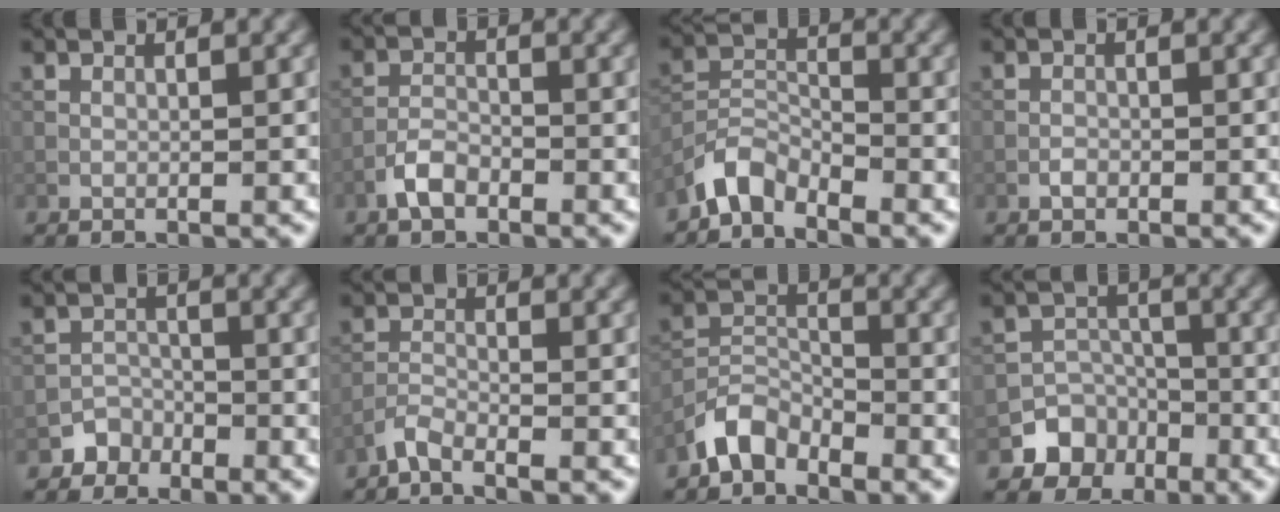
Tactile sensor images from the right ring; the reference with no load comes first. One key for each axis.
{"total": 2.6, "fx": -1.6, "fy": 1.3, "fz": 1.5, "tx": -0.029, "ty": 0.006, "tz": -0.037}
{"total": 3.6, "fx": -3.1, "fy": 1.4, "fz": 1.2, "tx": -0.023, "ty": 0.010, "tz": -0.072}
{"total": 0.8, "fx": -0.4, "fy": 0.5, "fz": 0.4, "tx": -0.007, "ty": 0.000, "tz": -0.010}
{"total": 1.9, "fx": -1.4, "fy": 1.3, "fz": -0.1, "tx": 0.015, "ty": 0.009, "tz": -0.024}
{"total": 1.8, "fx": -1.6, "fy": 0.2, "fz": 0.8, "tx": -0.019, "ty": 0.002, "tz": -0.040}
{"total": 3.6, "fx": -2.9, "fy": 1.7, "fz": 1.3, "tx": -0.024, "ty": 0.012, "tz": -0.067}
{"total": 4.5, "fx": -2.6, "fy": 3.6, "fz": 0.8, "tx": 0.008, "ty": 0.005, "tz": -0.050}